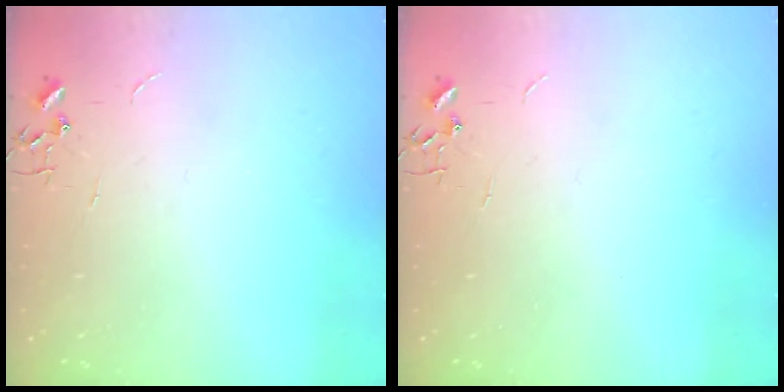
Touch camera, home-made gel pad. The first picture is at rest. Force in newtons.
{"total": 0.0}